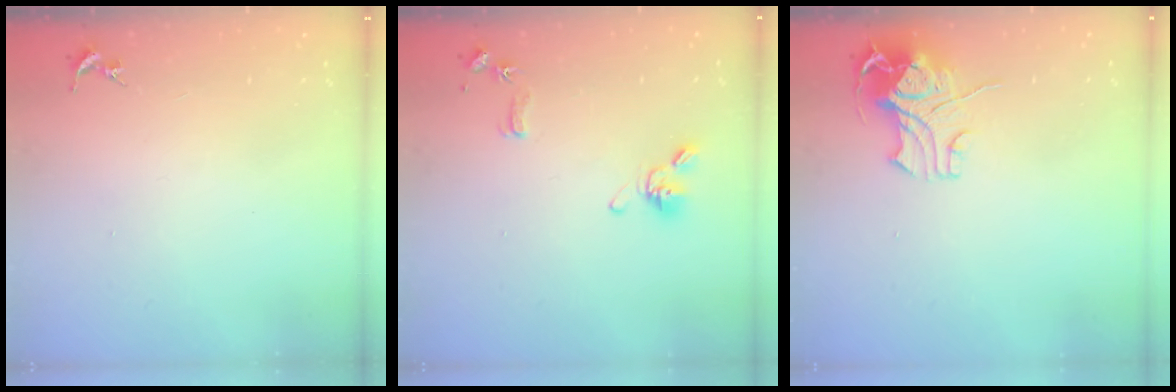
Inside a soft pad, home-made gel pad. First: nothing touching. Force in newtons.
{"total": 11.9, "press": 11.7, "slide": 2.0}
{"total": 10.4, "press": 10.3, "slide": 1.3}